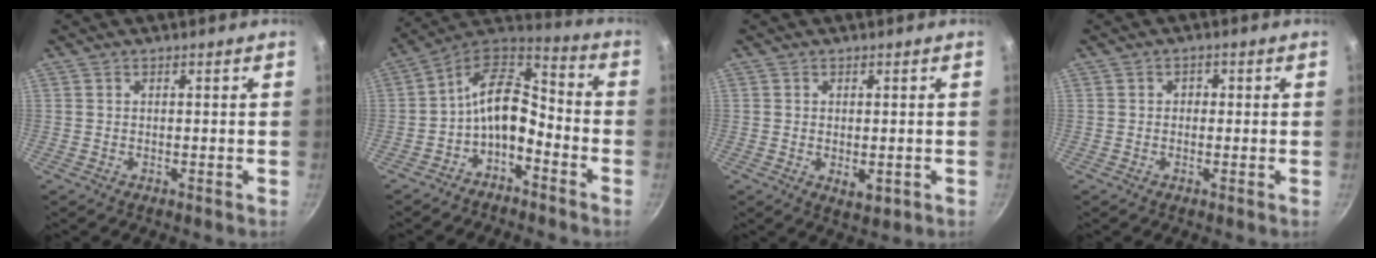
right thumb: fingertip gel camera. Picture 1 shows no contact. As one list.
[{"total": 11.8, "force": [-4.3, 6.9, 8.6], "torque": [-0.141, 0.072, -0.086]}, {"total": 3.1, "force": [-0.5, 1.7, 2.5], "torque": [-0.040, -0.011, -0.004]}, {"total": 1.6, "force": [0.0, 1.4, 0.6], "torque": [-0.001, 0.002, -0.004]}]